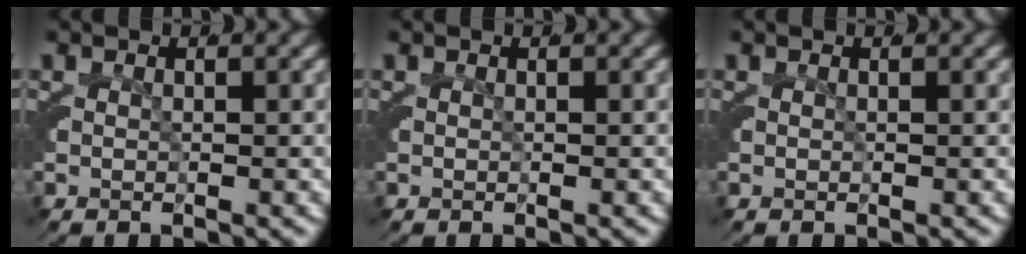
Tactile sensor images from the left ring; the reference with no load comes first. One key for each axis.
{"total": 0.0}
{"total": 0.0}